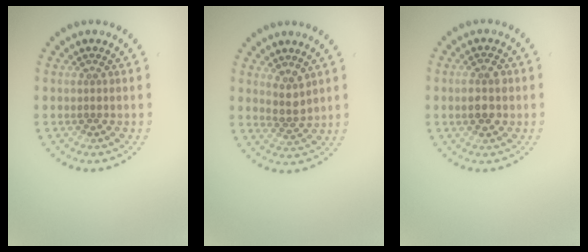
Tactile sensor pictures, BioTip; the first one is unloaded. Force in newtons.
{"total": 2.0, "press": 1.5, "slide": 1.3}
{"total": 3.0, "press": 3.0, "slide": 0.2}